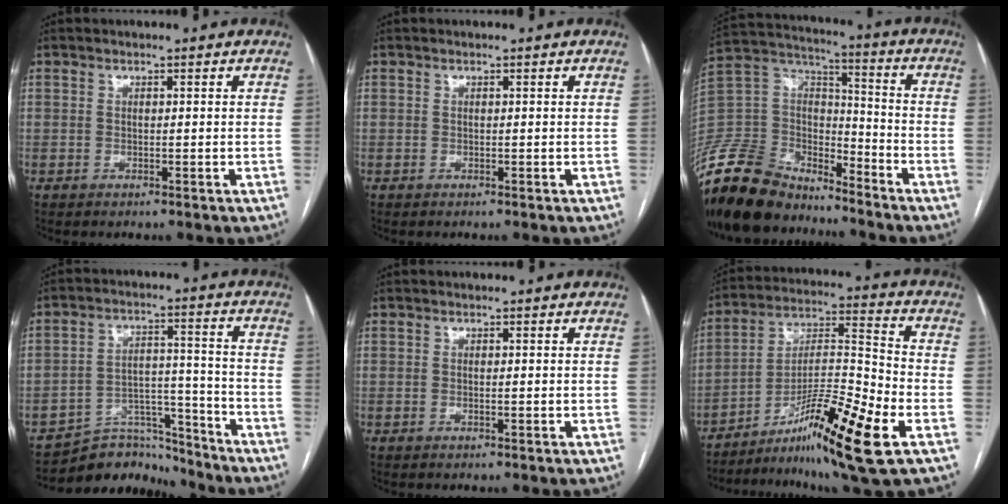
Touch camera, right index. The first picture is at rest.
{"total": 0.0}
{"total": 22.9, "force": [-19.5, 8.6, 8.4], "torque": [-0.225, 0.000, -0.357]}
{"total": 9.2, "force": [-8.7, 2.9, -0.8], "torque": [0.027, 0.055, -0.142]}
{"total": 0.5, "force": [-0.1, 0.0, 0.5], "torque": [-0.011, -0.001, -0.002]}
{"total": 17.3, "force": [-8.9, 0.4, 14.8], "torque": [-0.269, -0.013, -0.148]}